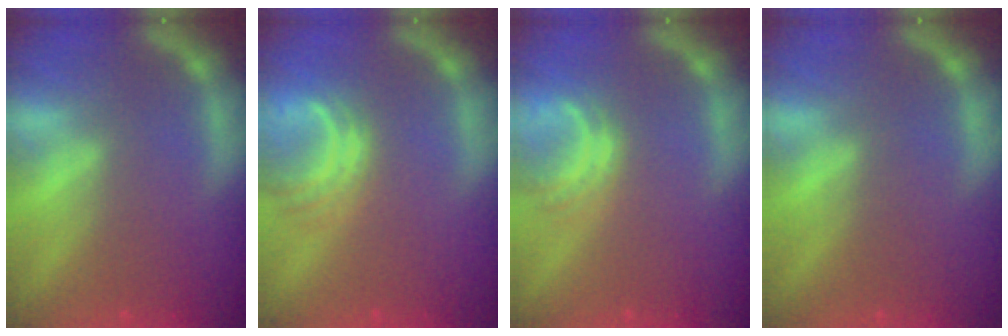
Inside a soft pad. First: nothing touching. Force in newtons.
{"total": 4.0}
{"total": 3.0}
{"total": 0.0}